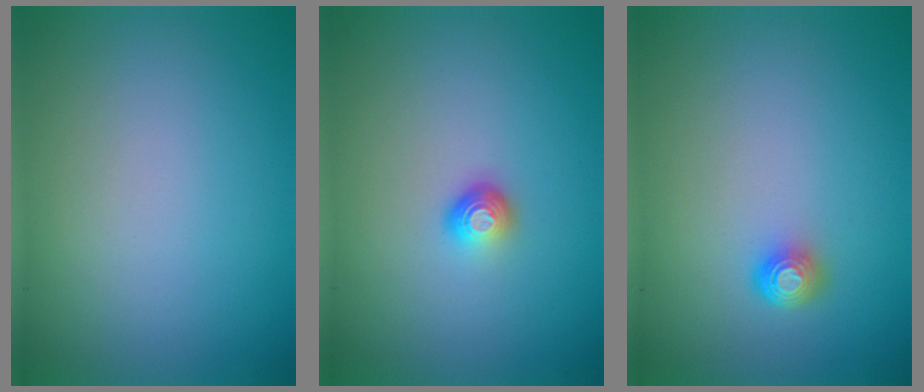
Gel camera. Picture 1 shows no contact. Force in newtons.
{"total": 1.4, "press": 1.0, "slide": 1.0}
{"total": 1.7, "press": 1.3, "slide": 1.2}